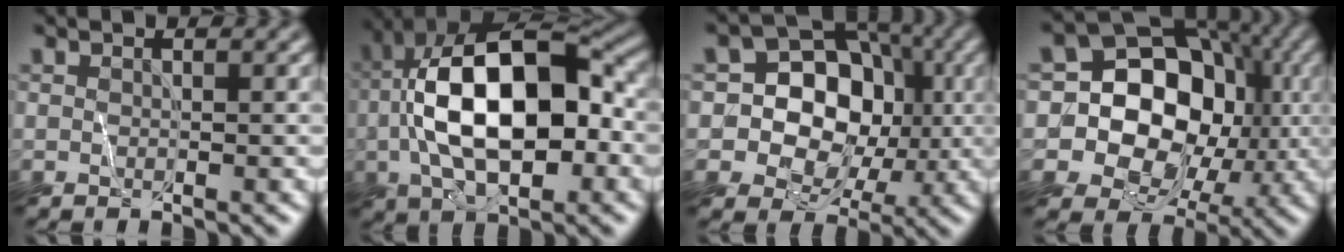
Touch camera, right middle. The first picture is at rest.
{"total": 12.8, "force": [-1.2, 6.4, 11.1], "torque": [-0.185, 0.025, -0.032]}
{"total": 11.0, "force": [-0.1, 9.4, 5.7], "torque": [-0.080, 0.023, -0.036]}
{"total": 13.8, "force": [-0.4, 11.8, 7.2], "torque": [-0.126, 0.017, -0.035]}